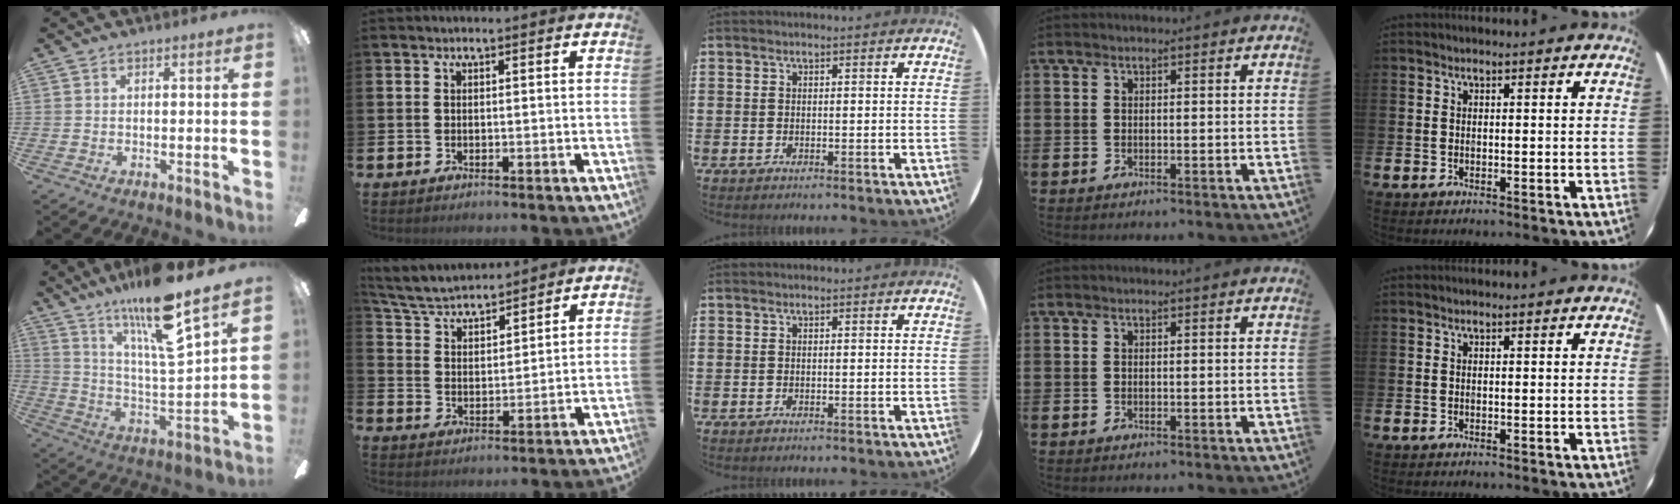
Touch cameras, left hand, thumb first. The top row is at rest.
{"thumb": {"total": 18.2, "force": [13.7, 2.1, 11.8], "torque": [-0.221, -0.082, 0.223]}, "index": {"total": 5.5, "force": [5.3, 1.0, 0.9], "torque": [-0.046, -0.035, 0.092]}}